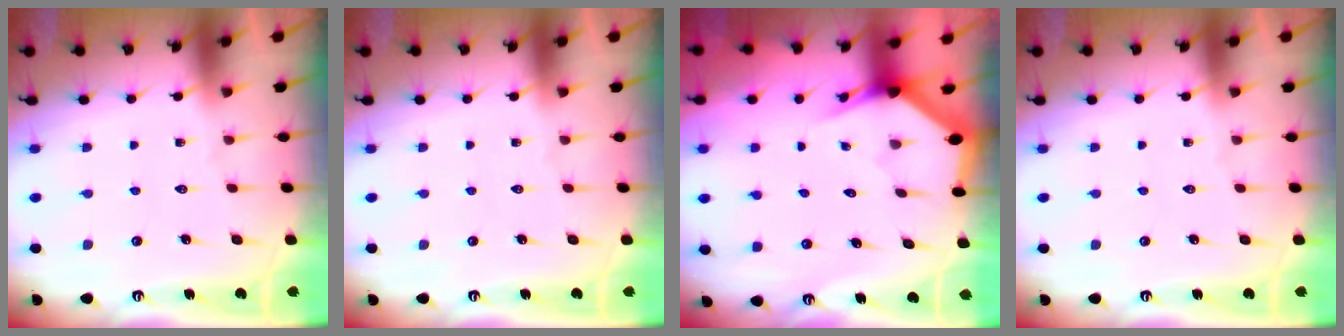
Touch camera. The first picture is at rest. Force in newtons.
{"total": 0.0}
{"total": 3.0, "press": 3.0, "slide": 0.1}
{"total": 0.0}